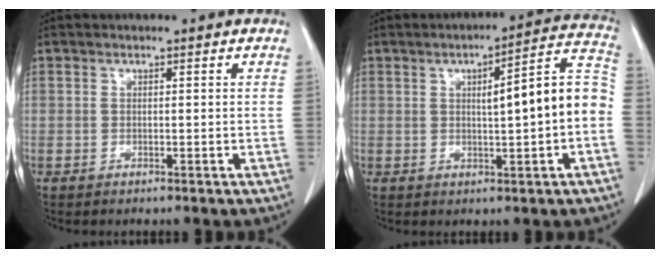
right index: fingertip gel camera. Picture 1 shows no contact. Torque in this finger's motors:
{"motor_torque": [1.26, 0.08, 0.47, 0.12]}